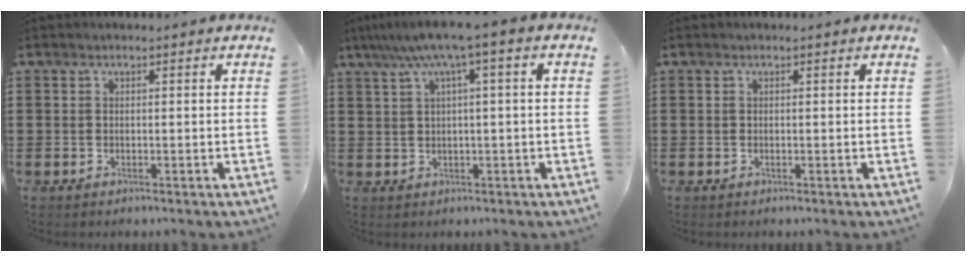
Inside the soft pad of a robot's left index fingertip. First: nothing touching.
{"total": 5.5, "force": [1.8, -0.2, 5.2], "torque": [-0.102, -0.002, 0.026]}
{"total": 0.0}